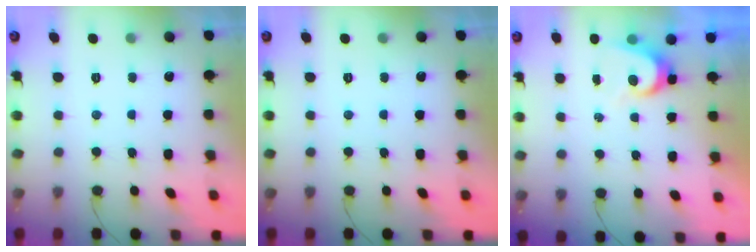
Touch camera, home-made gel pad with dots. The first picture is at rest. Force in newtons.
{"total": 0.0}
{"total": 5.0, "press": 5.0, "slide": 0.5}